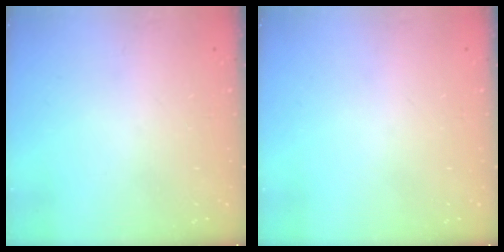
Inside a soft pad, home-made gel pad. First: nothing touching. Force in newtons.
{"total": 0.0}